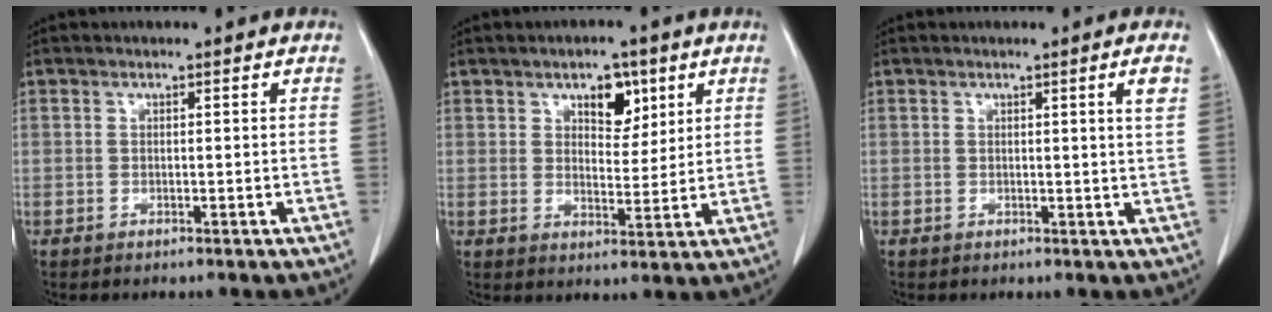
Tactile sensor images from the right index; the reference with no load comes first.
{"total": 5.8, "force": [3.1, 3.1, 3.8], "torque": [-0.053, 0.004, 0.048]}
{"total": 2.4, "force": [1.0, -0.5, 2.1], "torque": [-0.029, -0.007, 0.015]}